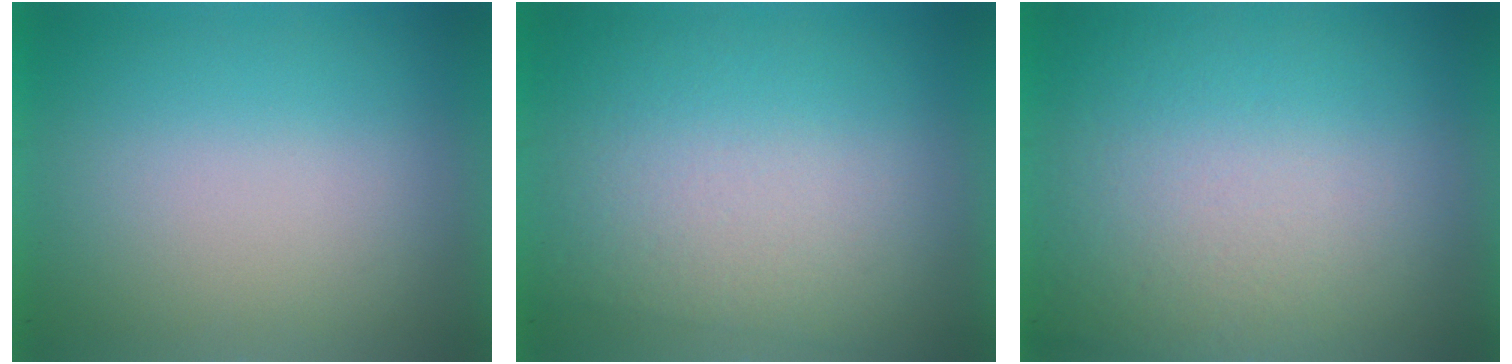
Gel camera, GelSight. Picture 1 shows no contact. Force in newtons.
{"total": 2.8}
{"total": 4.5}